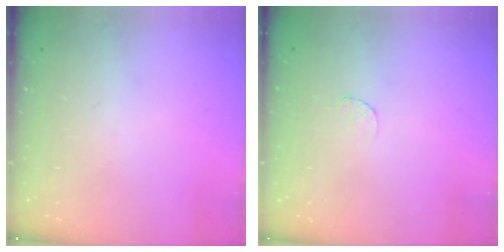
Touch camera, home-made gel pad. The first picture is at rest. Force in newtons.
{"total": 4.0, "press": 3.9, "slide": 0.5}